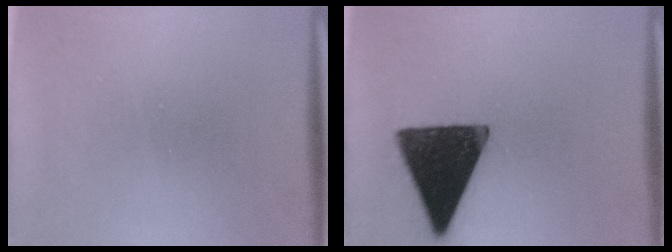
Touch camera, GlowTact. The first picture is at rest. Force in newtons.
{"total": 16.2}